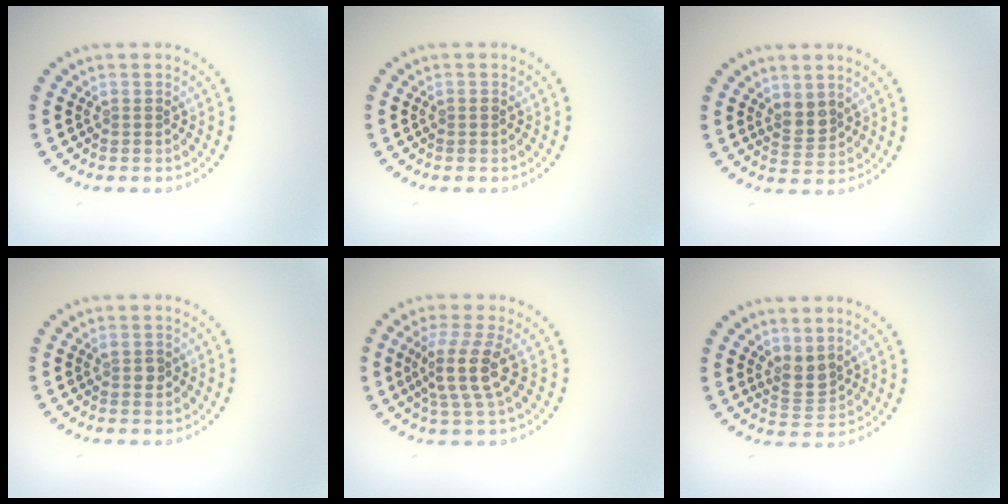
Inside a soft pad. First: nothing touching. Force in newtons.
{"total": 0.6, "press": 0.6, "slide": 0.1}
{"total": 2.0, "press": 1.8, "slide": 0.9}
{"total": 1.0, "press": 1.0, "slide": 0.2}
{"total": 3.7, "press": 3.0, "slide": 2.2}
{"total": 2.1, "press": 1.7, "slide": 1.1}